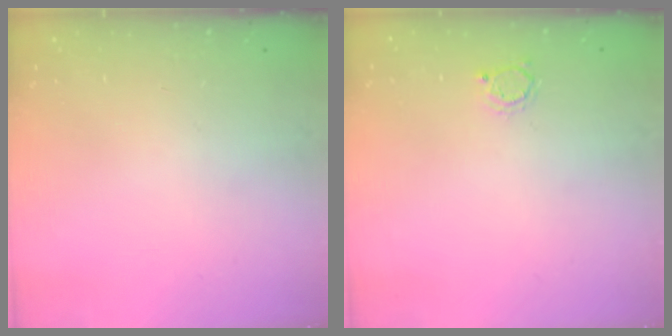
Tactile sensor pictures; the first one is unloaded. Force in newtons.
{"total": 2.4, "press": 2.3, "slide": 0.3}